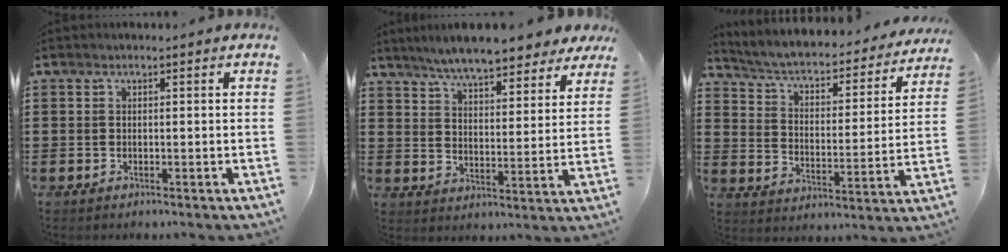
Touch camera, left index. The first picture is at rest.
{"total": 7.0, "force": [6.6, 0.4, 2.2], "torque": [-0.071, -0.031, 0.118]}
{"total": 3.6, "force": [3.1, 0.6, 1.6], "torque": [-0.051, -0.034, 0.043]}